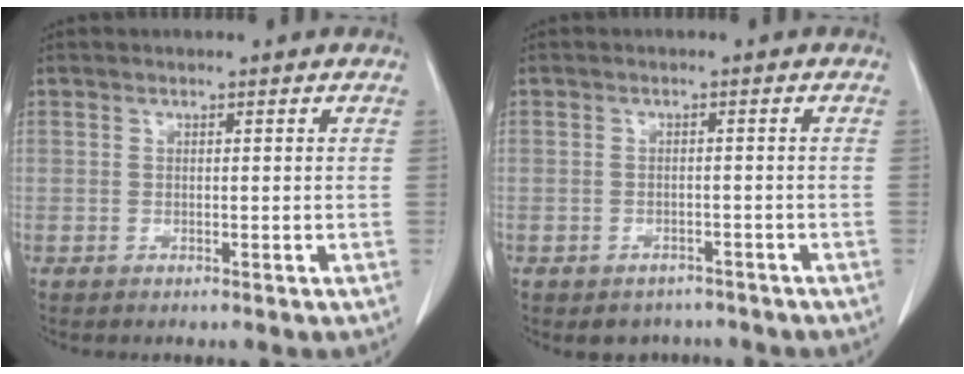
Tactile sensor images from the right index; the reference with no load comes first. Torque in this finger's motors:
{"motor_torque": [0.34, -0.29, 0.09, 0.01]}